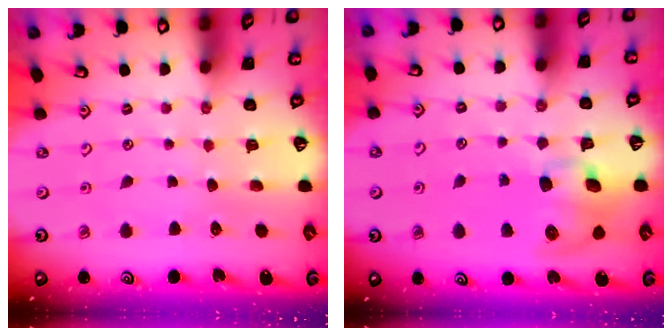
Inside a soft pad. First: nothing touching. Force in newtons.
{"total": 9.5, "press": 9.4, "slide": 1.7}